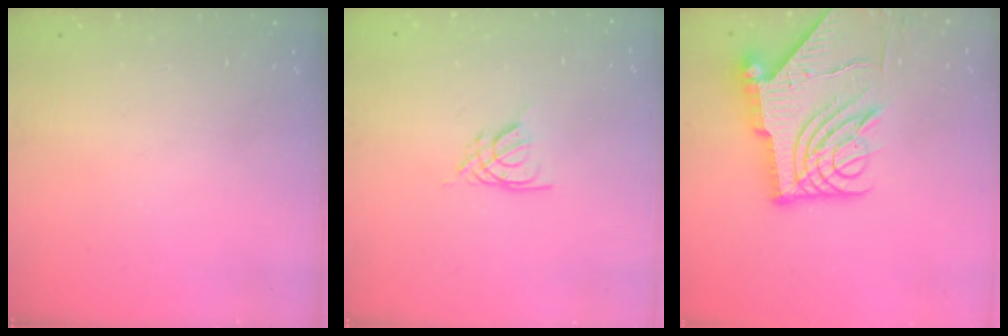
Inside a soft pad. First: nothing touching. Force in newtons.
{"total": 2.6, "press": 2.6, "slide": 0.6}
{"total": 15.2, "press": 15.1, "slide": 1.5}